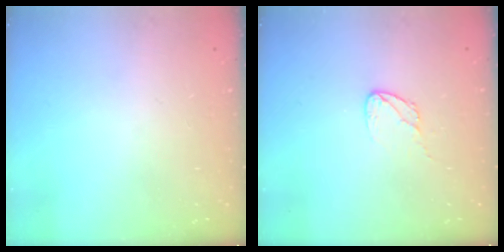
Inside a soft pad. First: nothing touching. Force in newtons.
{"total": 5.2, "press": 5.2, "slide": 0.4}